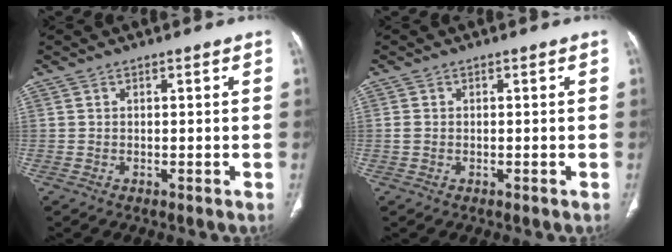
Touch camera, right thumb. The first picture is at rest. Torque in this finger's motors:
{"motor_torque": [0.03, 0.29, 0.01, 0.50, 0.07]}